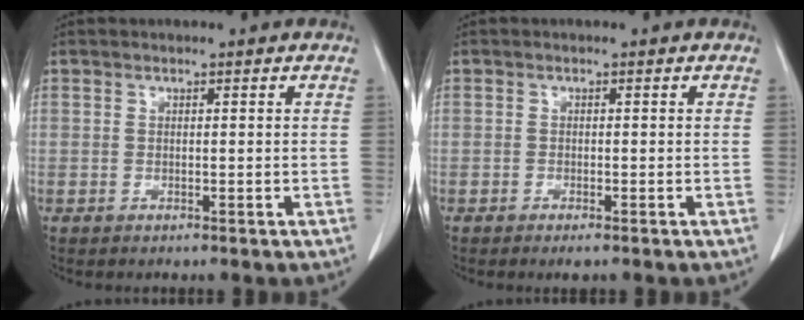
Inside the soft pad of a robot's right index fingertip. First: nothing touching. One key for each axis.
{"total": 1.4, "fx": -1.0, "fy": 0.2, "fz": 1.0, "tx": -0.016, "ty": -0.004, "tz": -0.013}